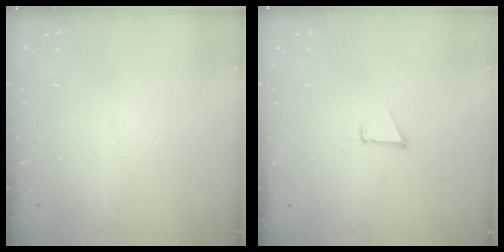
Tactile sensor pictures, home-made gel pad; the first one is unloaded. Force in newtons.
{"total": 1.5, "press": 1.5, "slide": 0.0}